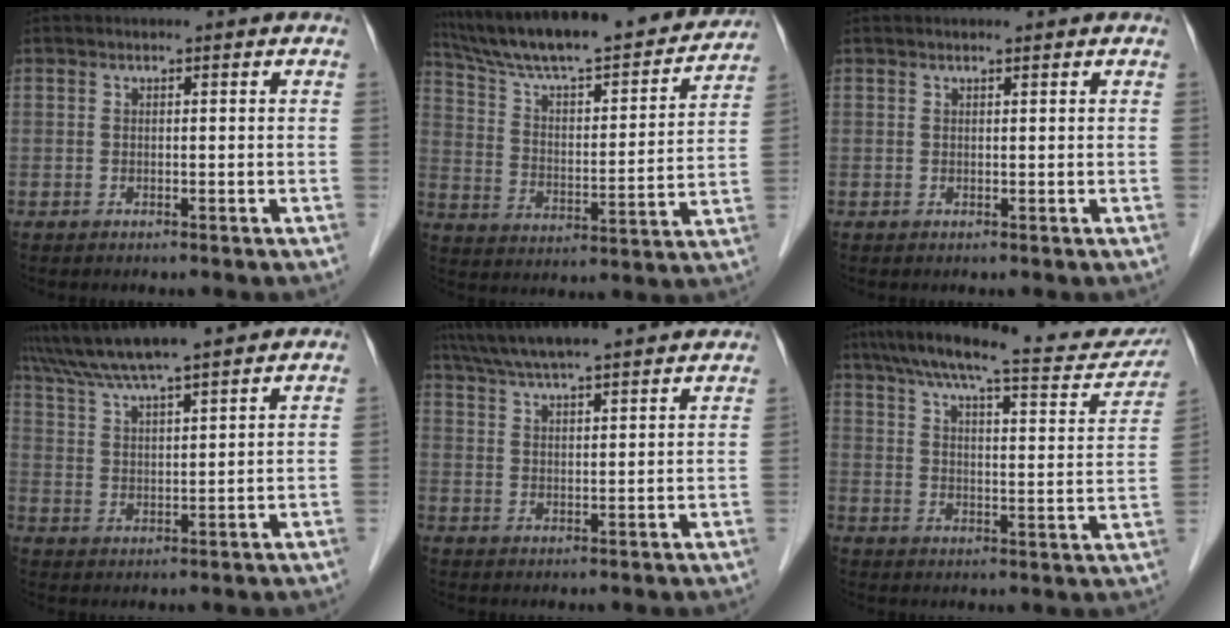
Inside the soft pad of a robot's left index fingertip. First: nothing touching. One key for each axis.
{"total": 25.5, "fx": 22.5, "fy": 4.2, "fz": 11.3, "tx": -0.185, "ty": -0.003, "tz": 0.324}
{"total": 0.6, "fx": 0.5, "fy": 0.0, "fz": 0.3, "tx": -0.011, "ty": 0.001, "tz": 0.010}
{"total": 15.0, "fx": 13.1, "fy": 0.9, "fz": 7.2, "tx": -0.127, "ty": 0.033, "tz": 0.211}
{"total": 20.2, "fx": 17.9, "fy": 2.4, "fz": 9.2, "tx": -0.155, "ty": 0.049, "tz": 0.254}
{"total": 22.1, "fx": 19.5, "fy": 3.3, "fz": 9.7, "tx": -0.144, "ty": -0.014, "tz": 0.254}